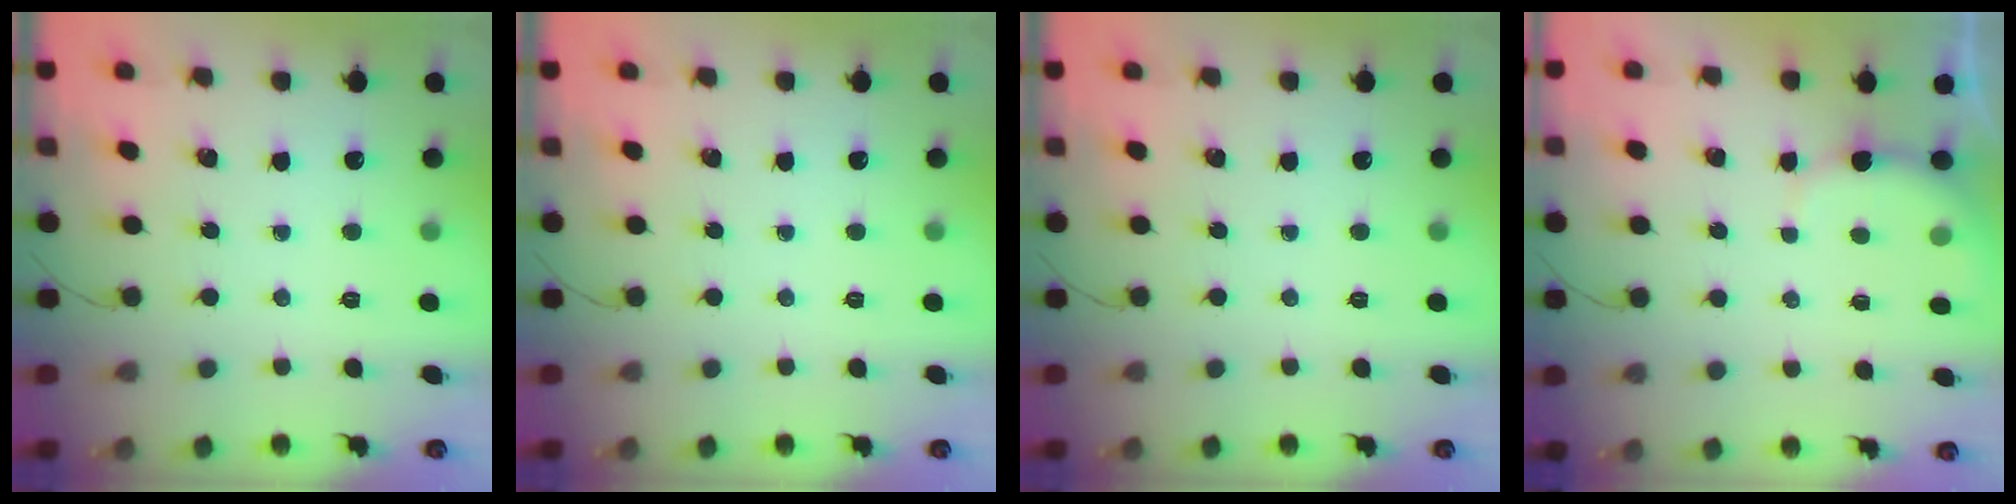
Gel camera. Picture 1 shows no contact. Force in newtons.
{"total": 0.0}
{"total": 0.0}
{"total": 2.8, "press": 2.7, "slide": 0.7}